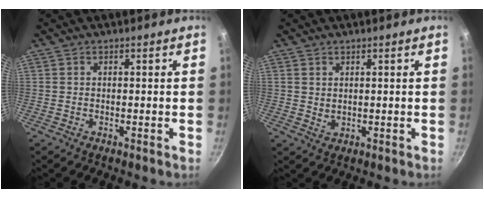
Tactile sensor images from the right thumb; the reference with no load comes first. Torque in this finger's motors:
{"motor_torque": [-0.56, 0.29, -0.03, 0.73, -0.01]}